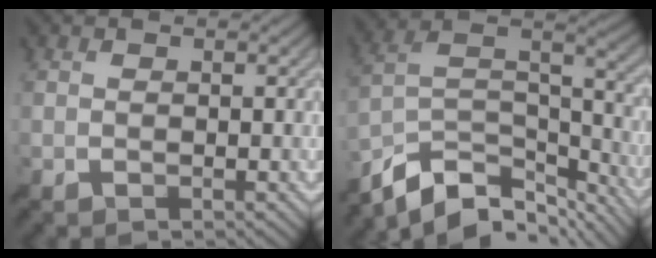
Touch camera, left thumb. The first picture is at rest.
{"total": 13.0, "force": [-9.4, 6.1, 6.5], "torque": [-0.159, -0.004, -0.160]}